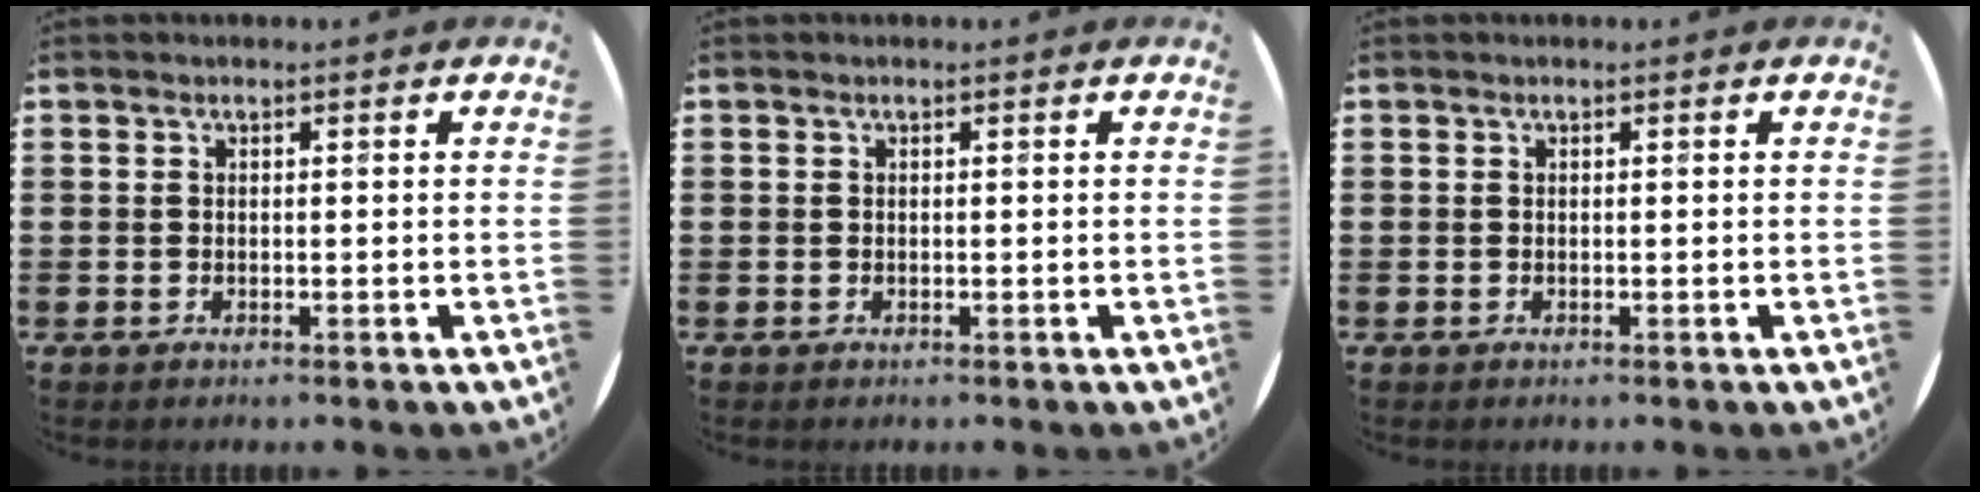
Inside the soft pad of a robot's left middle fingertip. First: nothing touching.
{"total": 0.0}
{"total": 0.0}